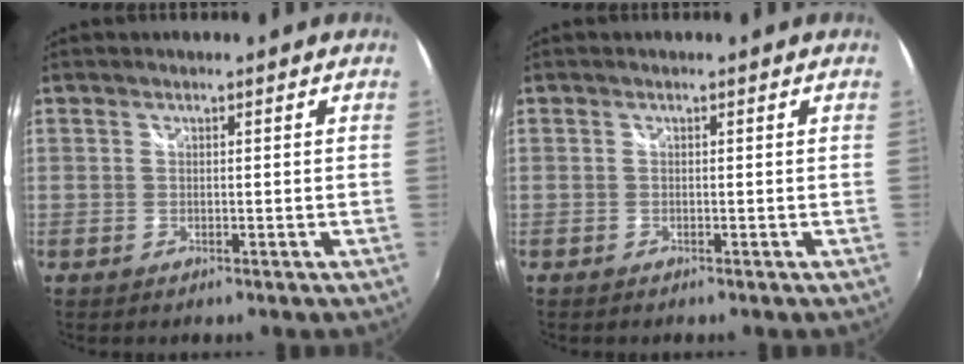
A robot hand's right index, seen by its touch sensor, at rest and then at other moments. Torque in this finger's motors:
{"motor_torque": [0.08, 0.18, -0.09, -0.02]}